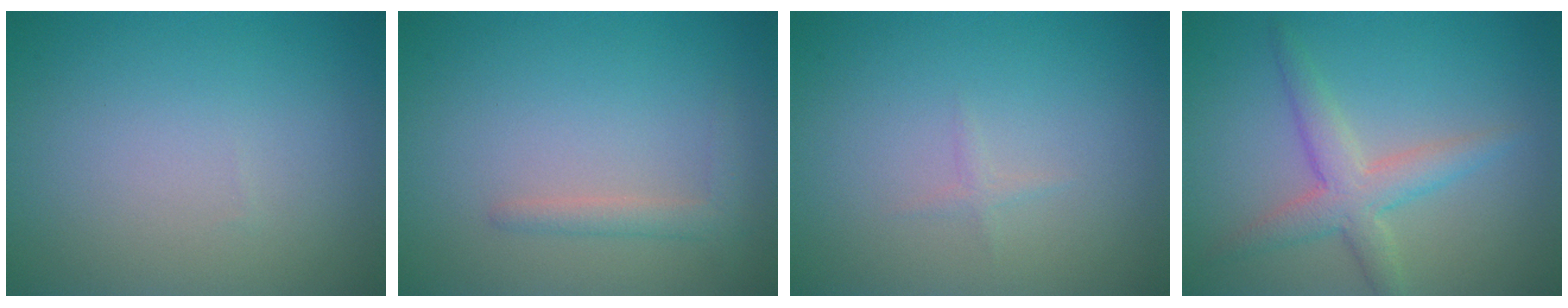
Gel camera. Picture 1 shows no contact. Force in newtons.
{"total": 1.6, "press": 1.6, "slide": 0.1}
{"total": 0.6, "press": 0.6, "slide": 0.0}
{"total": 3.5, "press": 3.5, "slide": 0.1}